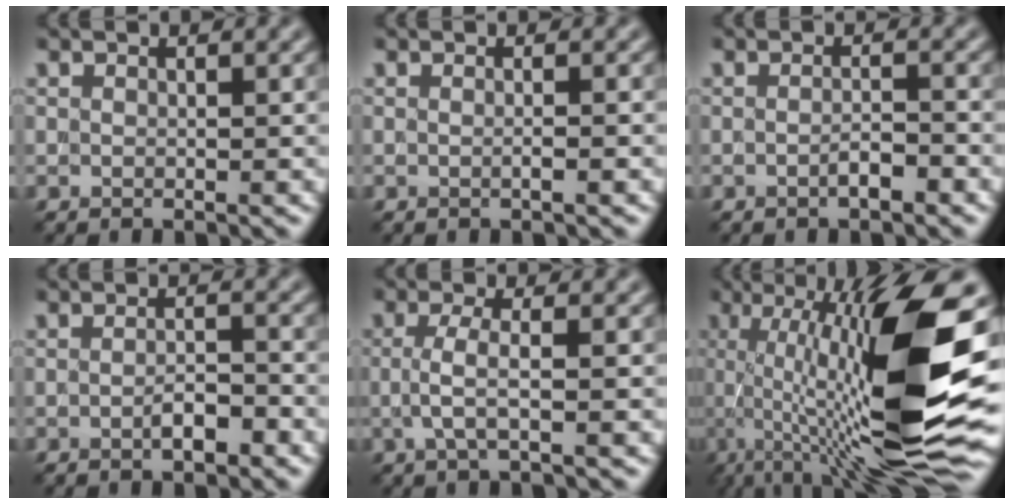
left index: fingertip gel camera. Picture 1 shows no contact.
{"total": 1.2, "force": [0.1, 0.5, 1.1], "torque": [-0.006, -0.009, -0.008]}
{"total": 1.4, "force": [-0.7, 0.3, 1.2], "torque": [-0.023, 0.004, -0.015]}
{"total": 1.9, "force": [-0.9, 0.5, 1.6], "torque": [-0.028, 0.003, -0.017]}
{"total": 2.1, "force": [-0.1, 0.5, 2.0], "torque": [-0.046, 0.002, -0.006]}
{"total": 16.1, "force": [1.2, 4.6, 15.4], "torque": [-0.243, 0.008, 0.019]}